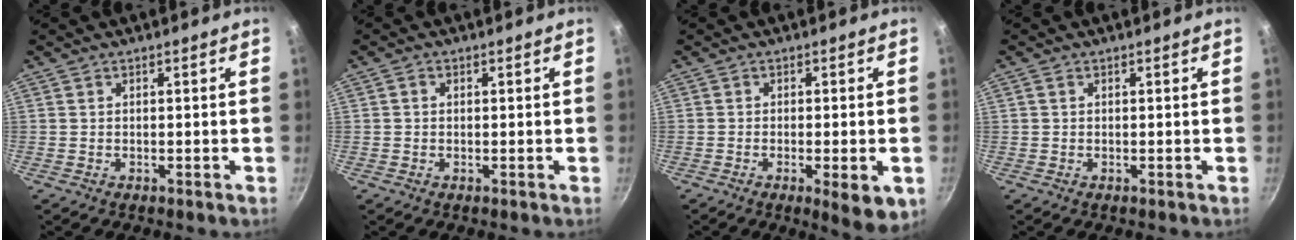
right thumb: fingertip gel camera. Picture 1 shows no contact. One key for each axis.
{"total": 1.0, "fx": 0.1, "fy": 0.8, "fz": 0.5, "tx": -0.009, "ty": 0.006, "tz": 0.001}
{"total": 7.1, "fx": -2.4, "fy": 1.7, "fz": 6.4, "tx": -0.082, "ty": -0.002, "tz": -0.030}
{"total": 0.5, "fx": 0.1, "fy": 0.4, "fz": 0.3, "tx": -0.004, "ty": 0.003, "tz": 0.002}